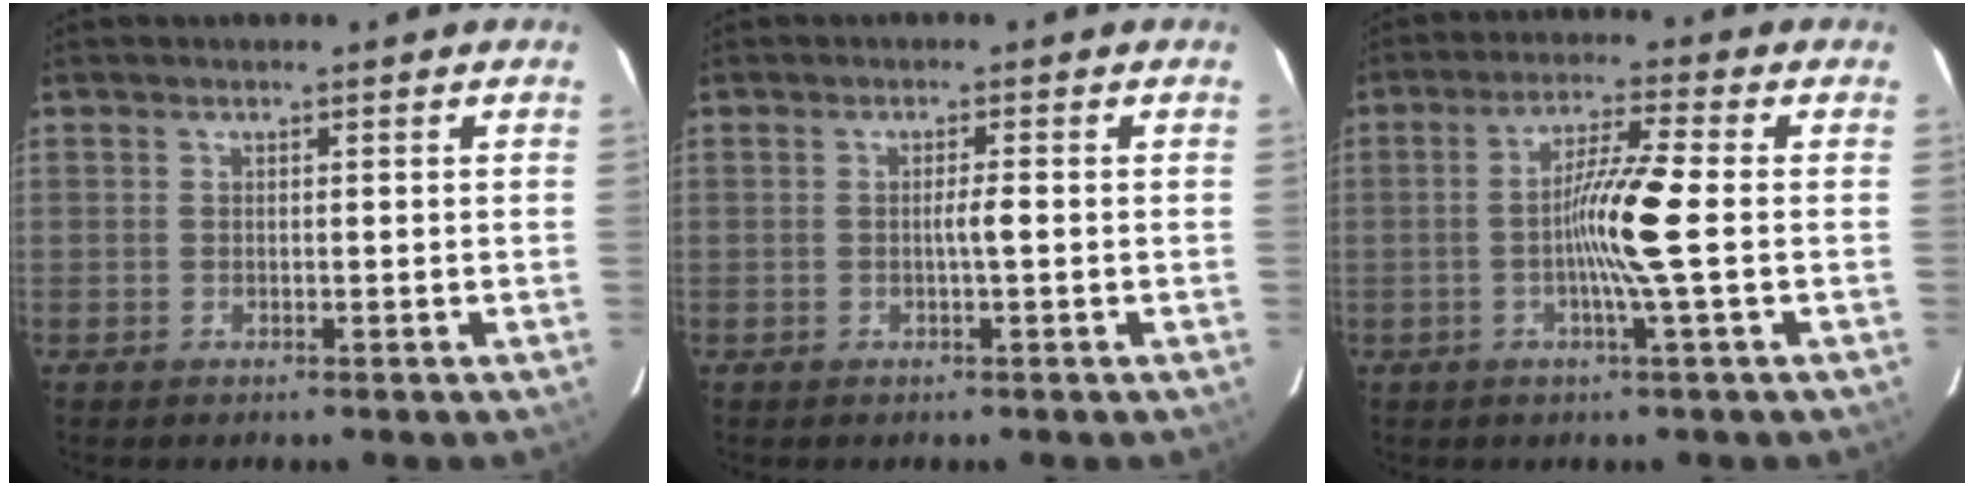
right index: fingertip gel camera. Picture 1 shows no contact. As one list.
[{"total": 1.6, "force": [-0.3, -0.2, 1.6], "torque": [-0.029, 0.000, -0.005]}, {"total": 8.1, "force": [-1.0, -1.1, 8.0], "torque": [-0.148, -0.002, -0.024]}]